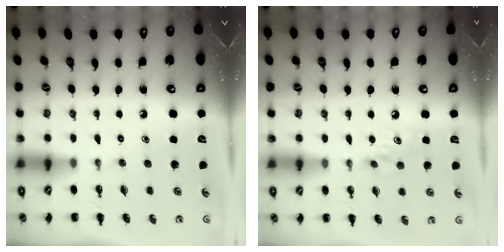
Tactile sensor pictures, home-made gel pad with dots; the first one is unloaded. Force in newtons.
{"total": 5.8, "press": 5.6, "slide": 1.7}